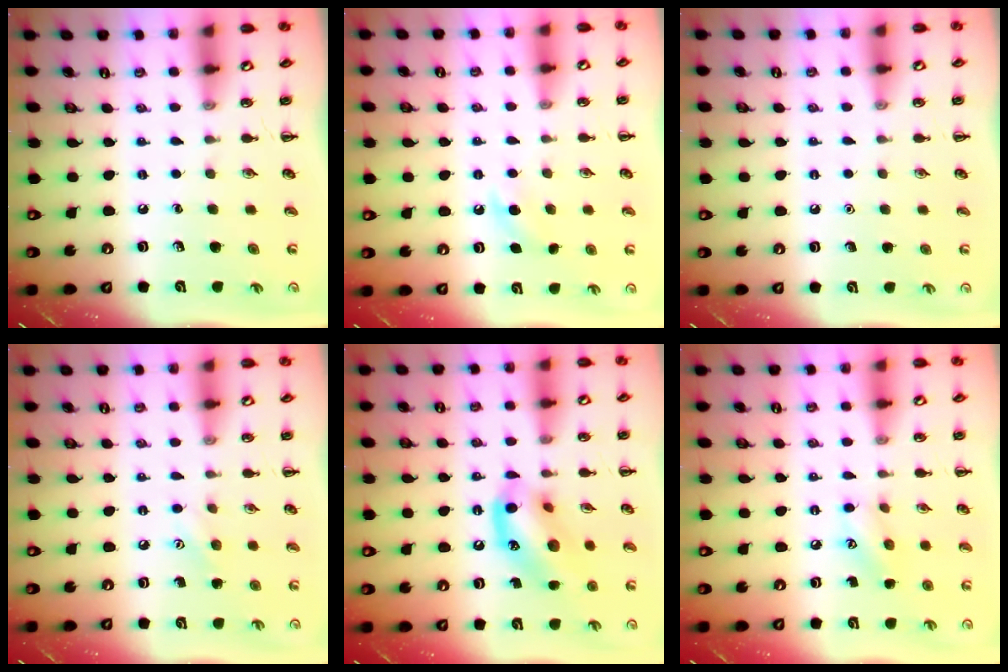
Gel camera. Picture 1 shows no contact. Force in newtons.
{"total": 5.3, "press": 5.1, "slide": 1.5}
{"total": 1.5, "press": 1.5, "slide": 0.1}
{"total": 6.5, "press": 6.3, "slide": 1.7}
{"total": 13.6, "press": 13.5, "slide": 1.7}
{"total": 8.7, "press": 8.7, "slide": 1.0}